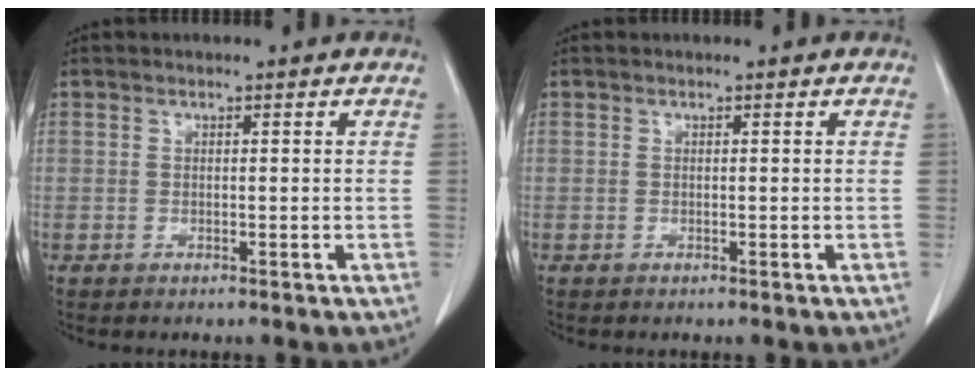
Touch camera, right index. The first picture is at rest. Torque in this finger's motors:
{"motor_torque": [0.00, 0.00, 0.00, 0.00]}